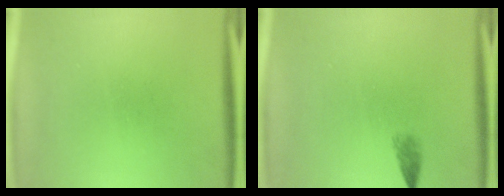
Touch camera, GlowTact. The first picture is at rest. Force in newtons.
{"total": 1.3}